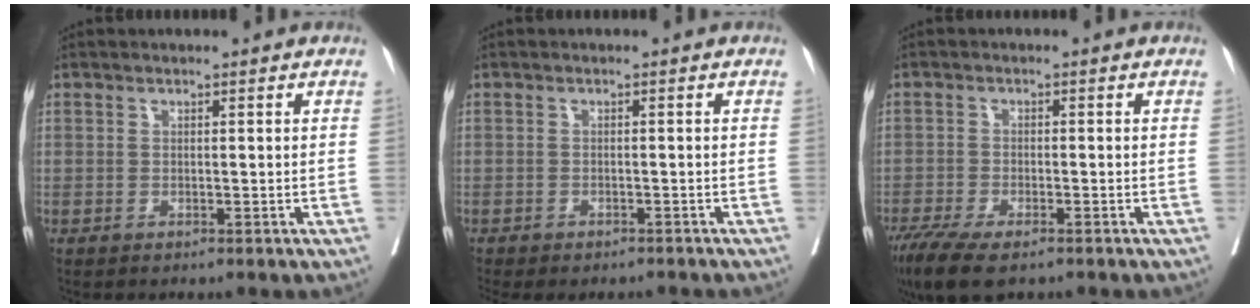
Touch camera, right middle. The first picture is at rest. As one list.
[{"total": 6.3, "force": [-5.6, 2.1, 2.2], "torque": [-0.028, 0.000, -0.070]}, {"total": 8.5, "force": [-6.0, 2.5, 5.4], "torque": [-0.092, -0.019, -0.102]}]